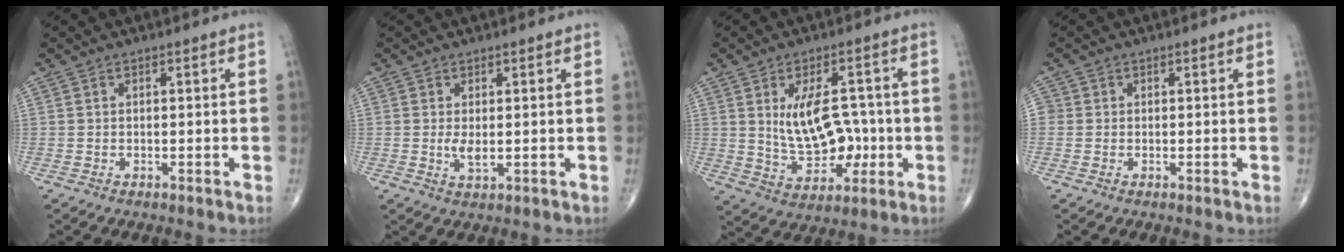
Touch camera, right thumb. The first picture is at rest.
{"total": 2.8, "force": [0.0, 1.1, 2.5], "torque": [-0.053, -0.009, 0.002]}
{"total": 11.8, "force": [0.2, 7.4, 9.2], "torque": [-0.117, 0.006, 0.021]}
{"total": 1.6, "force": [-0.2, 1.6, 0.3], "torque": [0.007, 0.004, -0.007]}